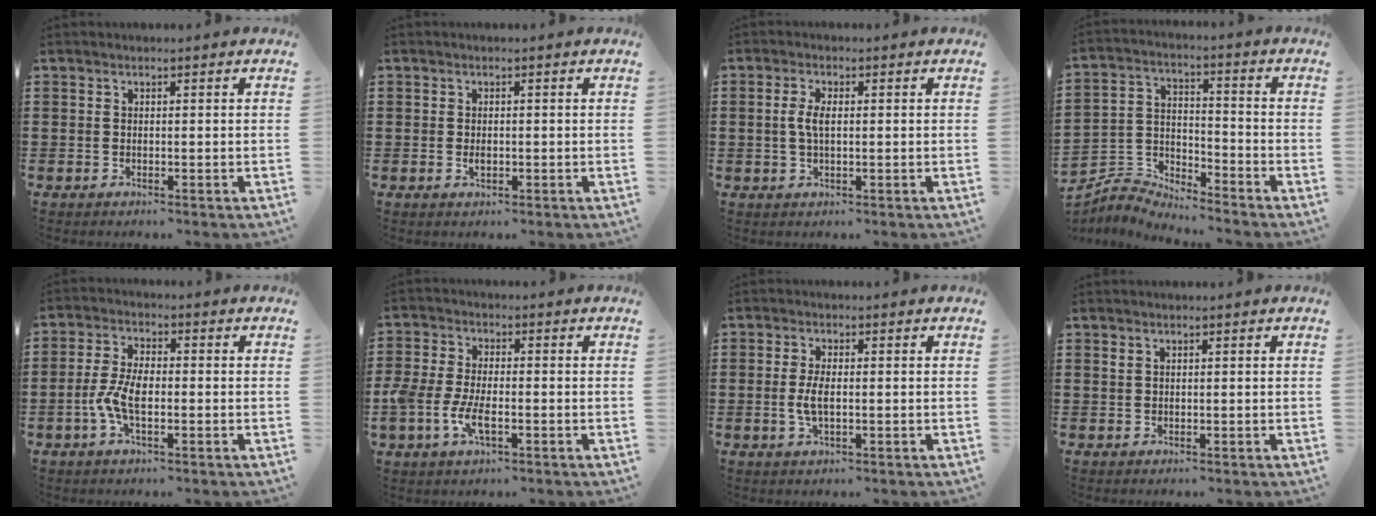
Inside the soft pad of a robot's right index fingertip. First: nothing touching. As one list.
[{"total": 1.0, "force": [-0.1, 0.5, 0.8], "torque": [-0.016, 0.000, -0.002]}, {"total": 3.2, "force": [0.1, 1.3, 2.9], "torque": [-0.065, 0.001, -0.003]}, {"total": 4.8, "force": [-4.7, 0.9, 0.0], "torque": [-0.021, -0.002, -0.103]}, {"total": 5.5, "force": [-1.3, 2.4, 4.7], "torque": [-0.117, -0.005, -0.033]}, {"total": 6.0, "force": [-1.8, 2.8, 4.9], "torque": [-0.120, -0.005, -0.040]}, {"total": 3.5, "force": [-0.3, 1.4, 3.2], "torque": [-0.081, -0.007, -0.013]}, {"total": 0.8, "force": [0.4, 0.5, 0.4], "torque": [-0.009, 0.003, 0.008]}]